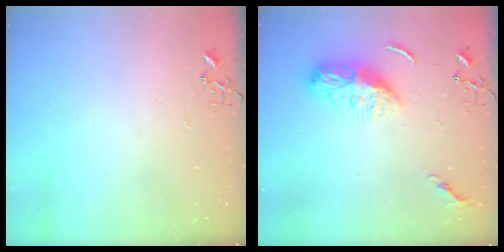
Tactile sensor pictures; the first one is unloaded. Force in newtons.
{"total": 10.4, "press": 10.4, "slide": 0.9}